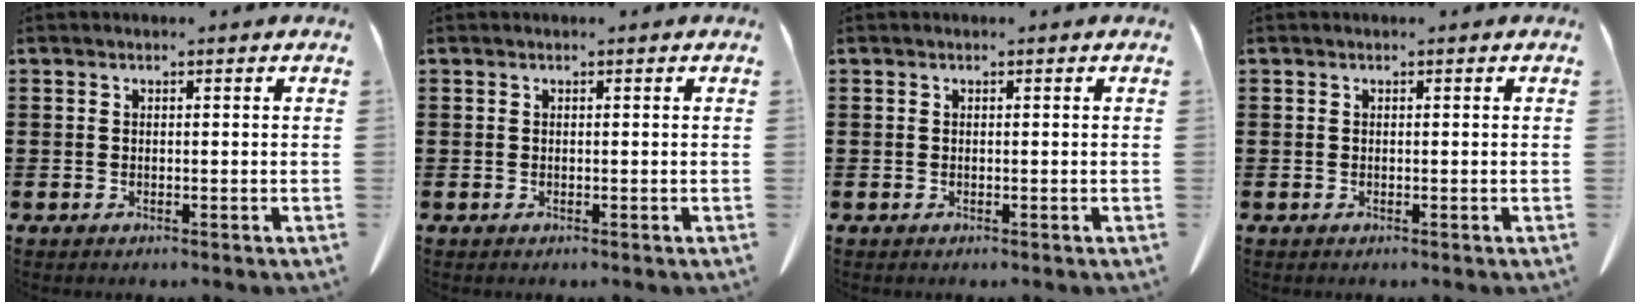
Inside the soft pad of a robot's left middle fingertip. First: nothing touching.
{"total": 0.0}
{"total": 0.0}
{"total": 0.0}